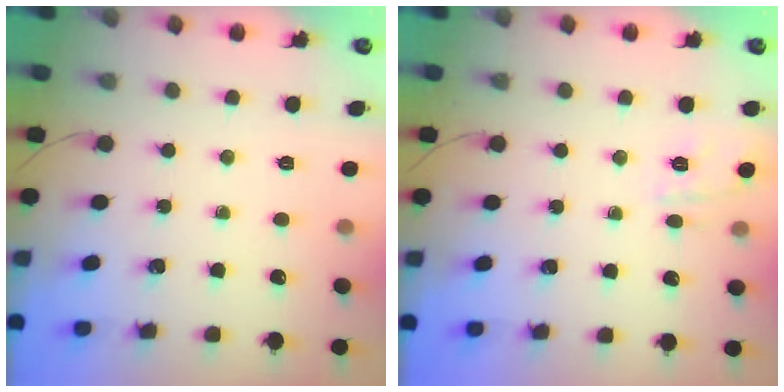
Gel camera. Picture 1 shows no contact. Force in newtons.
{"total": 2.1, "press": 1.6, "slide": 1.5}